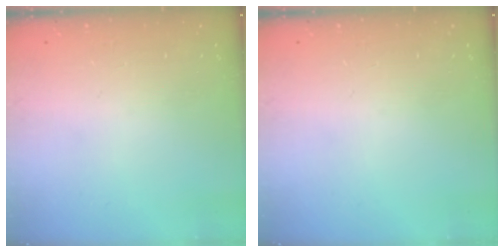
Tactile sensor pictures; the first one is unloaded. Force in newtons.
{"total": 0.0}